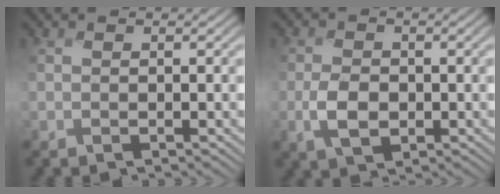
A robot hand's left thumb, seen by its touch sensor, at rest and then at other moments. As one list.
[{"total": 3.9, "force": [-0.9, 2.7, 2.7], "torque": [-0.064, -0.007, -0.020]}]